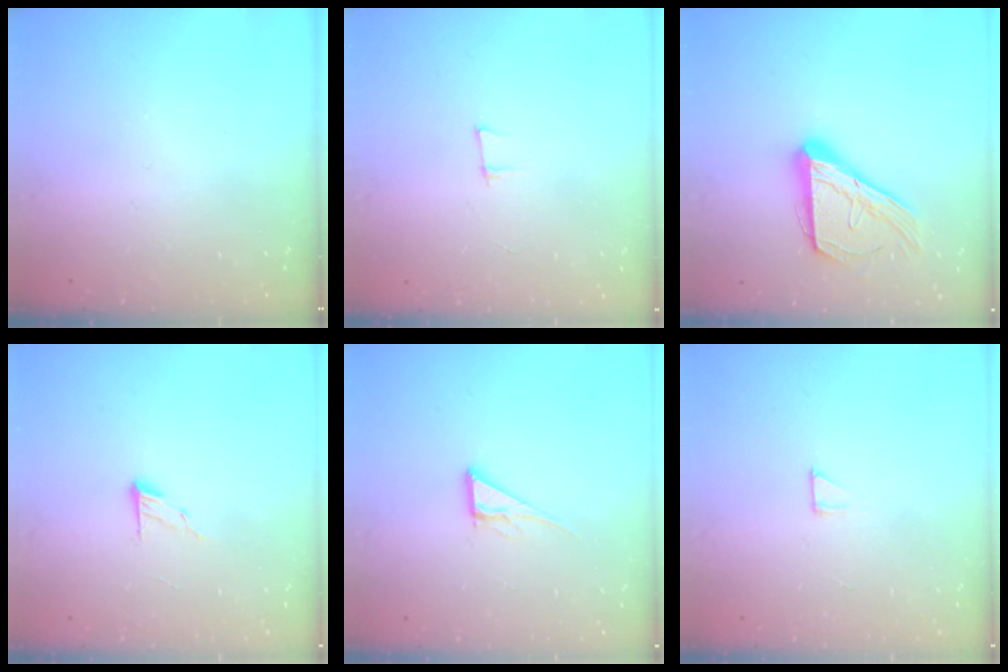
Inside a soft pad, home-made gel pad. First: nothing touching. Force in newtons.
{"total": 5.8, "press": 5.1, "slide": 2.8}
{"total": 15.8, "press": 15.7, "slide": 1.0}
{"total": 6.1, "press": 6.1, "slide": 0.5}
{"total": 6.8, "press": 6.8, "slide": 0.2}
{"total": 2.6, "press": 2.6, "slide": 0.1}